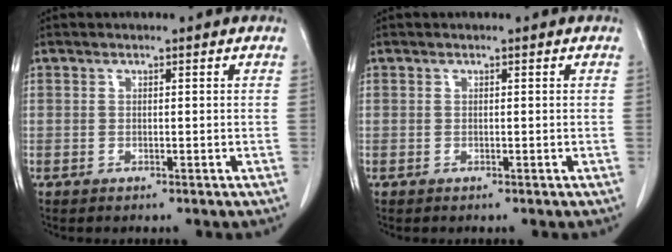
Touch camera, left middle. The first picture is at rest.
{"total": 0.0}